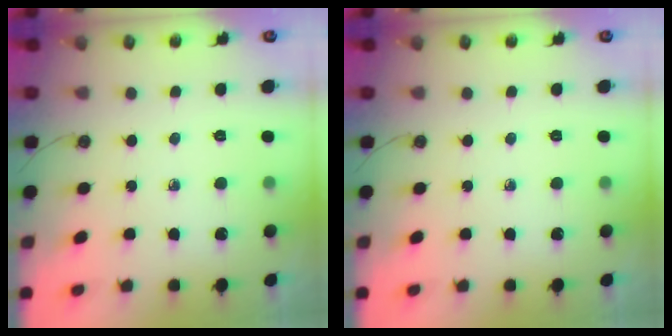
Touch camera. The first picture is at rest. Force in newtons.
{"total": 0.0}